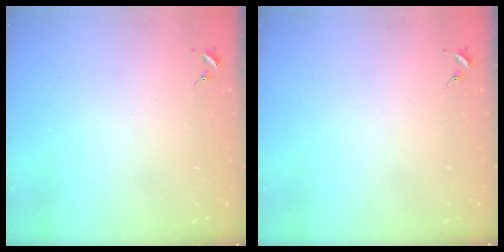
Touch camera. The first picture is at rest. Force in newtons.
{"total": 0.0}